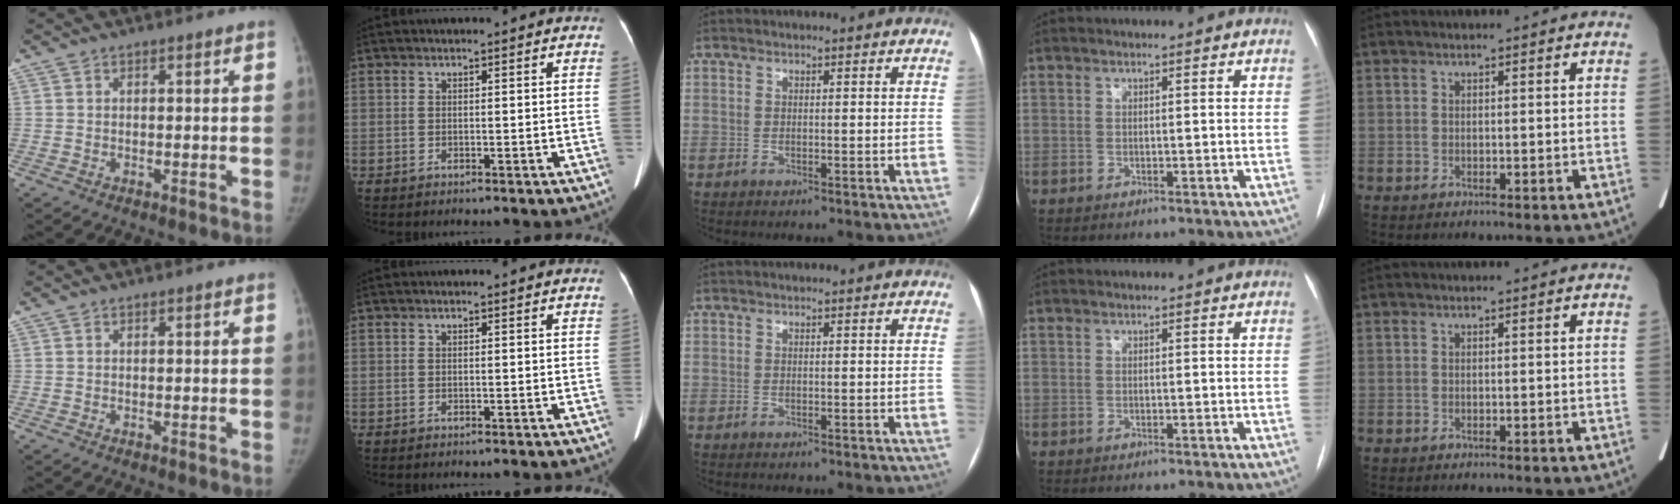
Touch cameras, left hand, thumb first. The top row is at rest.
{}